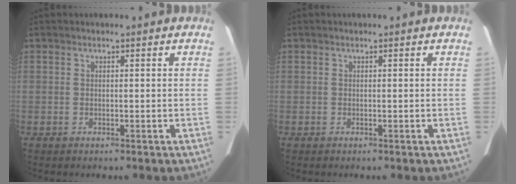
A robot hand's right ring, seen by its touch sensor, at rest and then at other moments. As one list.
[{"total": 0.0}]